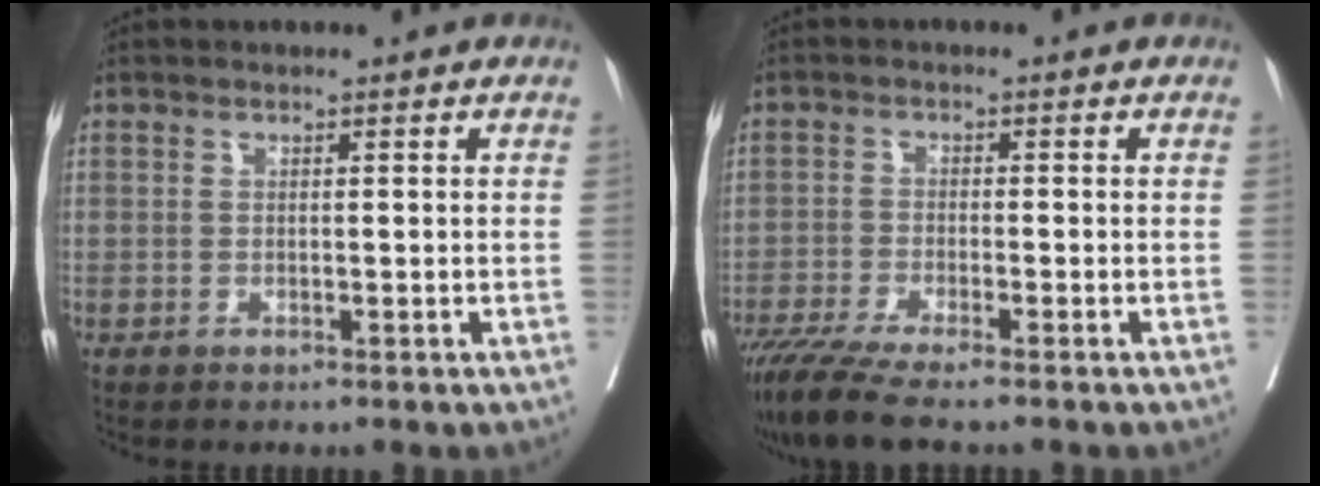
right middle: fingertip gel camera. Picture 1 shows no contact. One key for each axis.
{"total": 7.6, "fx": -6.3, "fy": -0.2, "fz": 4.2, "tx": -0.066, "ty": -0.023, "tz": -0.110}